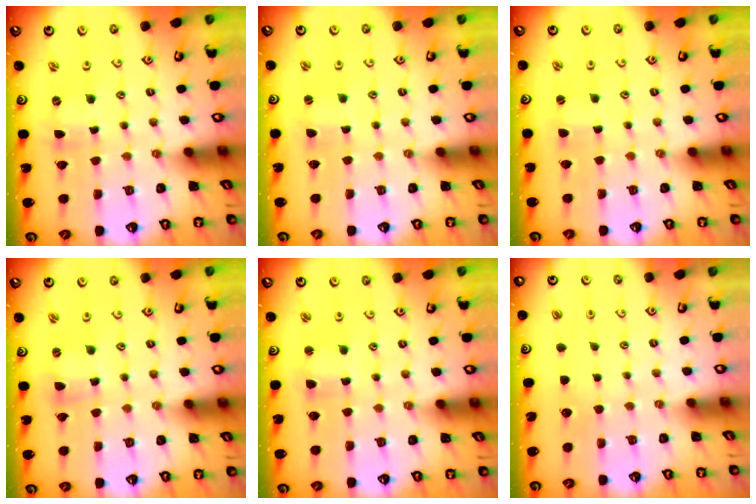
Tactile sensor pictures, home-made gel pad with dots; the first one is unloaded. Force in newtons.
{"total": 1.5, "press": 1.4, "slide": 0.3}
{"total": 1.0, "press": 1.0, "slide": 0.2}
{"total": 2.6, "press": 2.6, "slide": 0.1}
{"total": 1.7, "press": 1.7, "slide": 0.2}
{"total": 0.0}